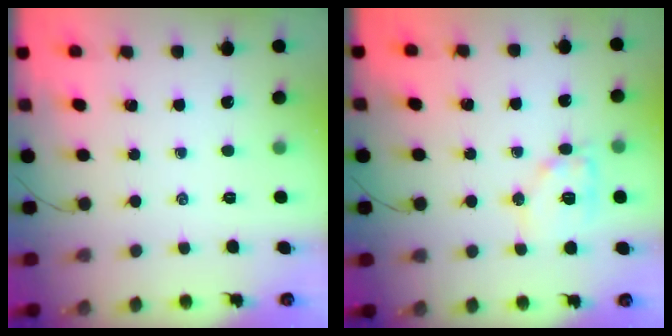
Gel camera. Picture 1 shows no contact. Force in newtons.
{"total": 11.1, "press": 11.1, "slide": 1.2}